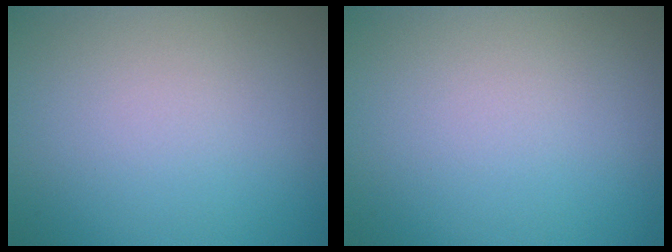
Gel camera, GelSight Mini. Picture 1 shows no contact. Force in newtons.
{"total": 0.0}